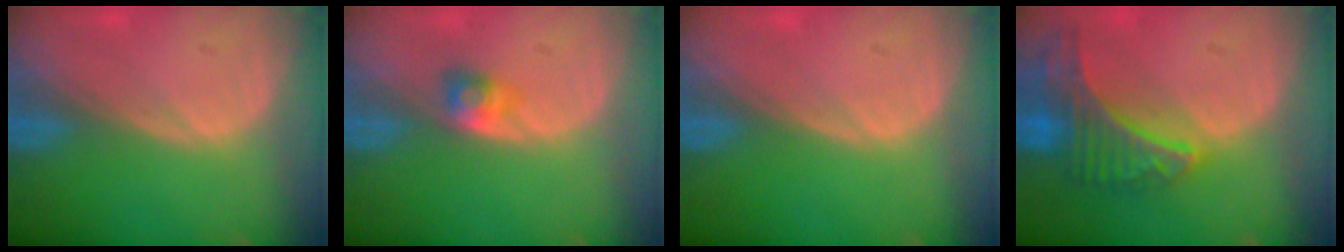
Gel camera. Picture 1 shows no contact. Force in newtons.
{"total": 2.7, "press": 2.4, "slide": 1.1}
{"total": 0.0}
{"total": 9.2, "press": 8.1, "slide": 4.4}